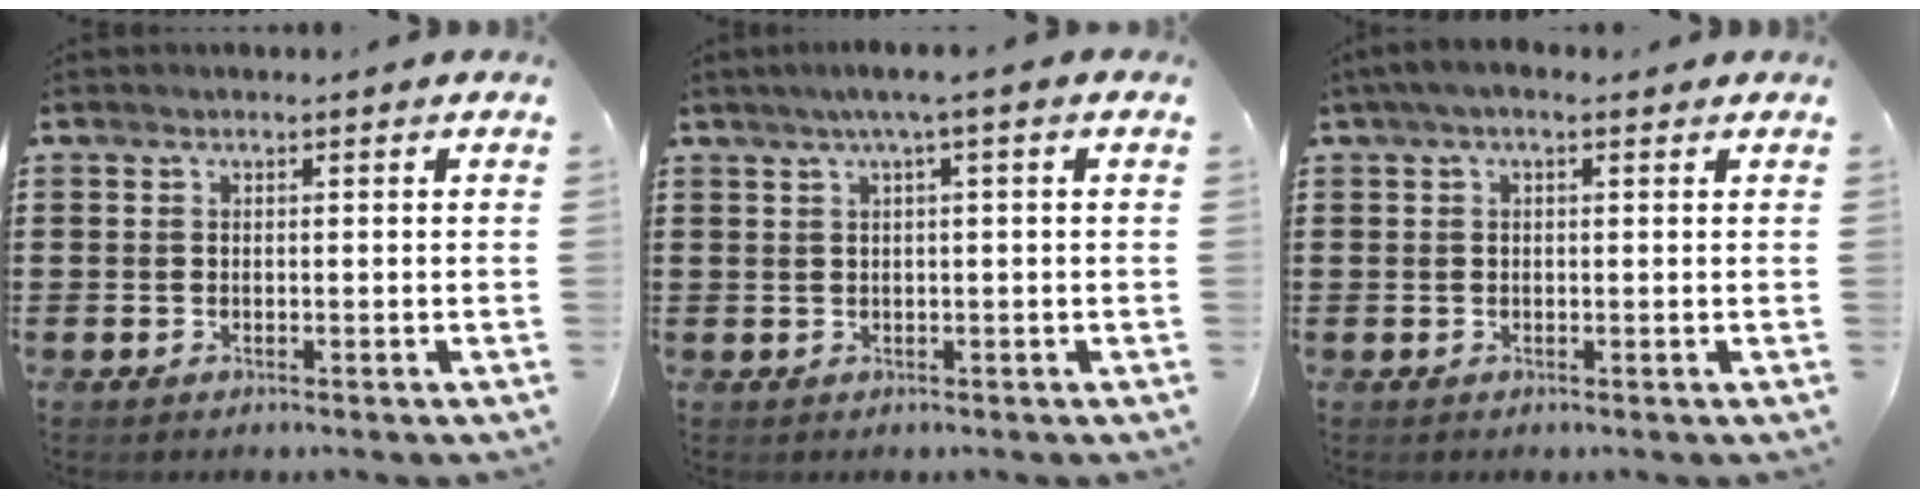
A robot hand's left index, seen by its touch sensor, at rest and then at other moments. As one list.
[{"total": 2.2, "force": [0.4, -0.2, 2.2], "torque": [-0.039, -0.001, 0.006]}, {"total": 2.0, "force": [0.6, 1.0, 1.5], "torque": [-0.033, 0.007, 0.009]}]